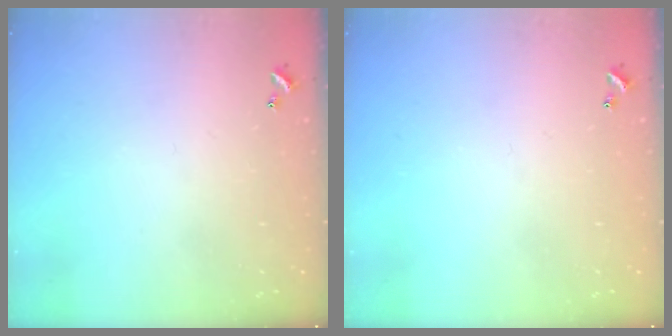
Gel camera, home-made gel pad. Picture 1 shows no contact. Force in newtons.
{"total": 0.0}